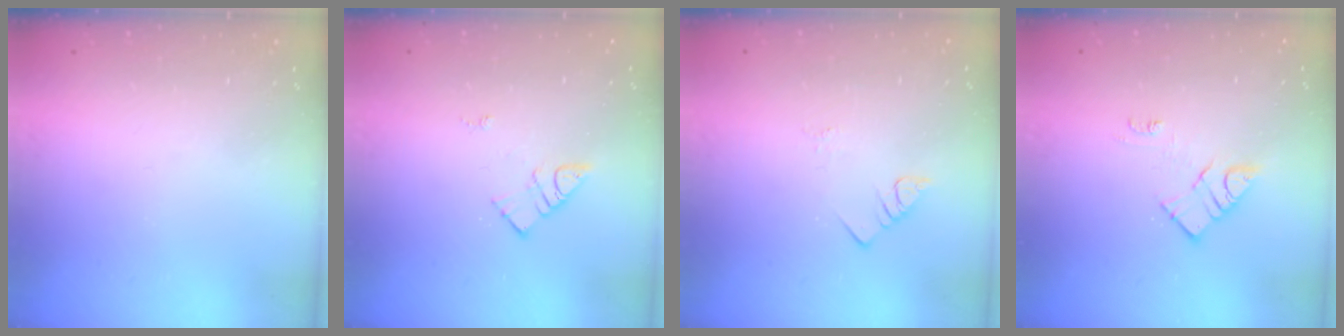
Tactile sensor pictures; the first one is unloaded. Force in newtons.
{"total": 6.6, "press": 6.6, "slide": 0.7}
{"total": 2.8, "press": 2.8, "slide": 0.4}
{"total": 8.7, "press": 8.7, "slide": 0.3}